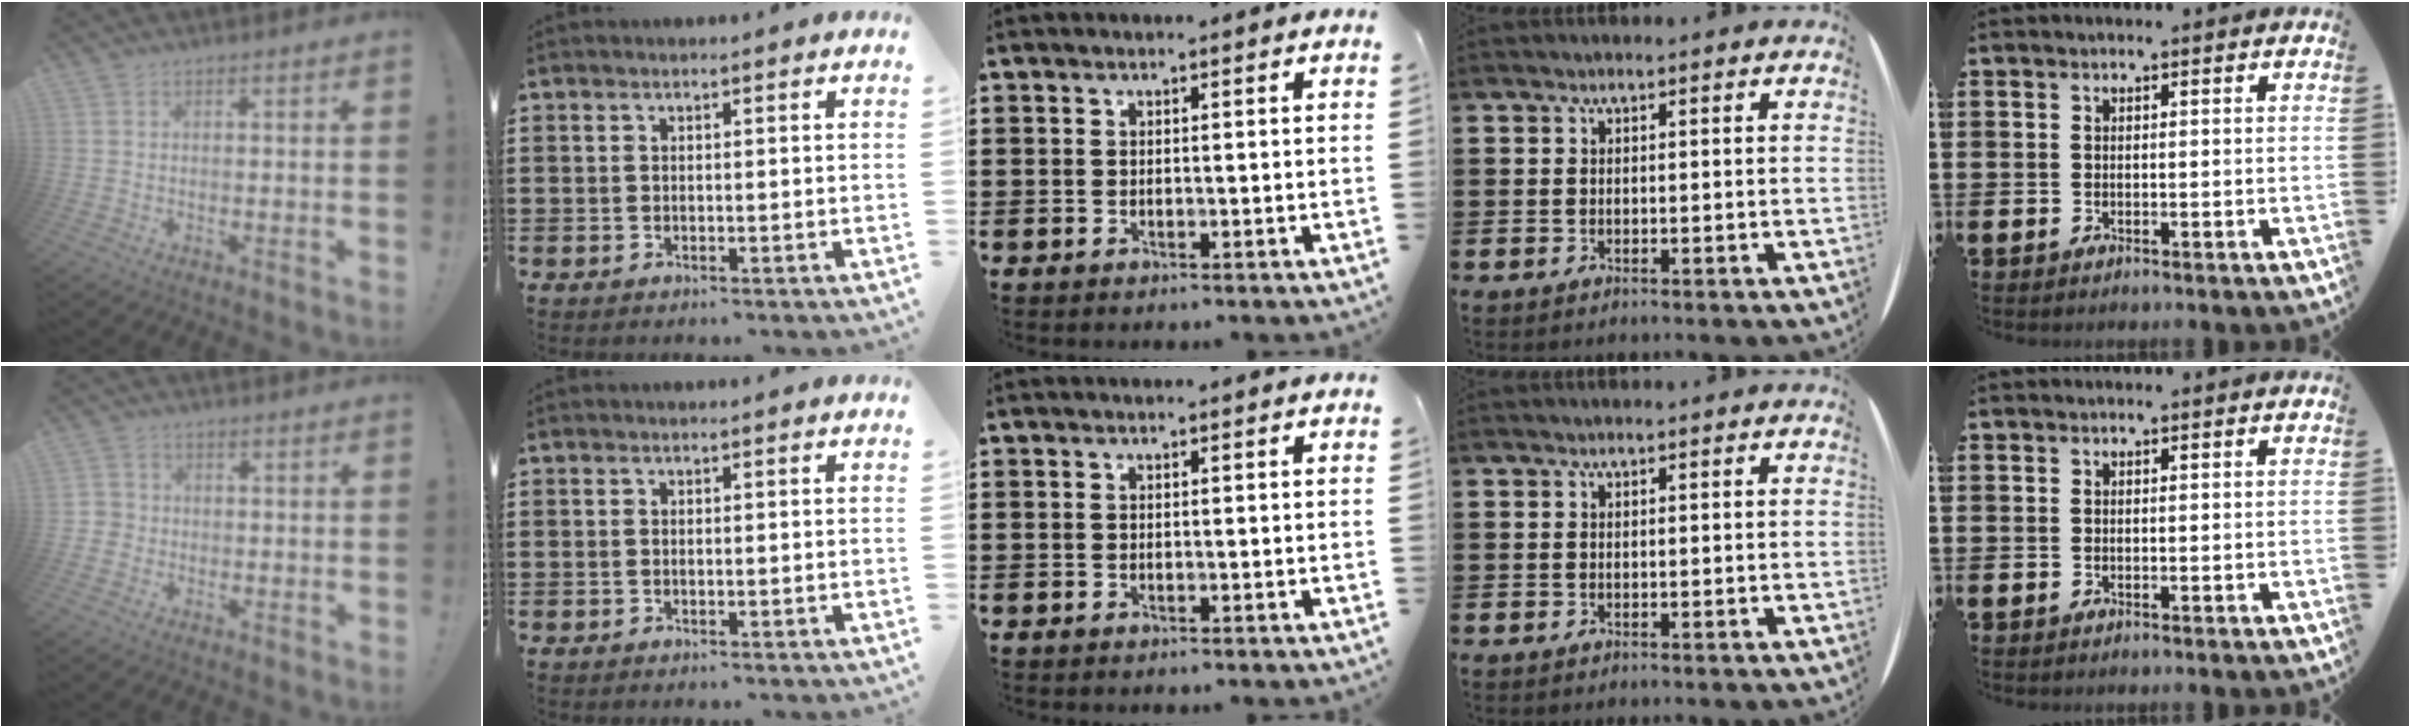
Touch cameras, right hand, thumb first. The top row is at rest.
{"thumb": {"total": 3.1, "force": [-0.6, 2.9, 0.9], "torque": [-0.016, 0.010, -0.009]}}